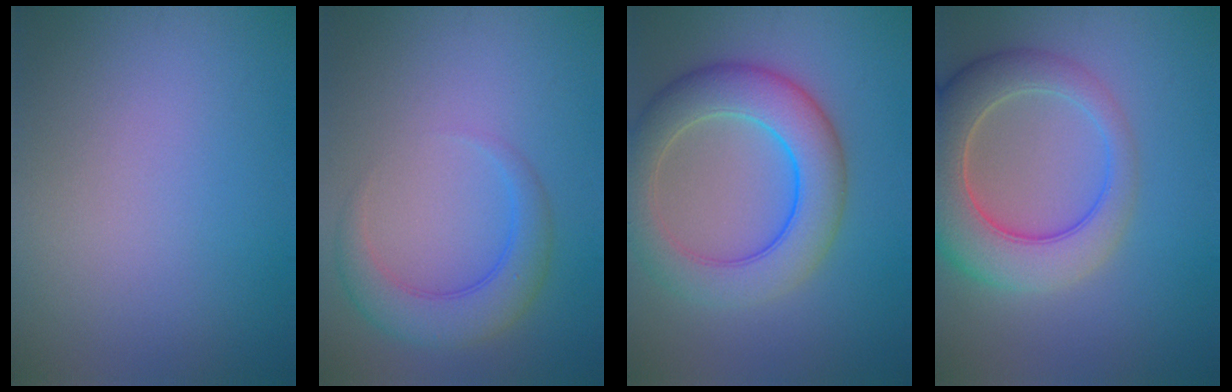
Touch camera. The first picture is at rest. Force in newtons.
{"total": 4.0, "press": 4.0, "slide": 0.1}
{"total": 7.4, "press": 7.4, "slide": 0.3}
{"total": 7.8, "press": 7.8, "slide": 0.7}